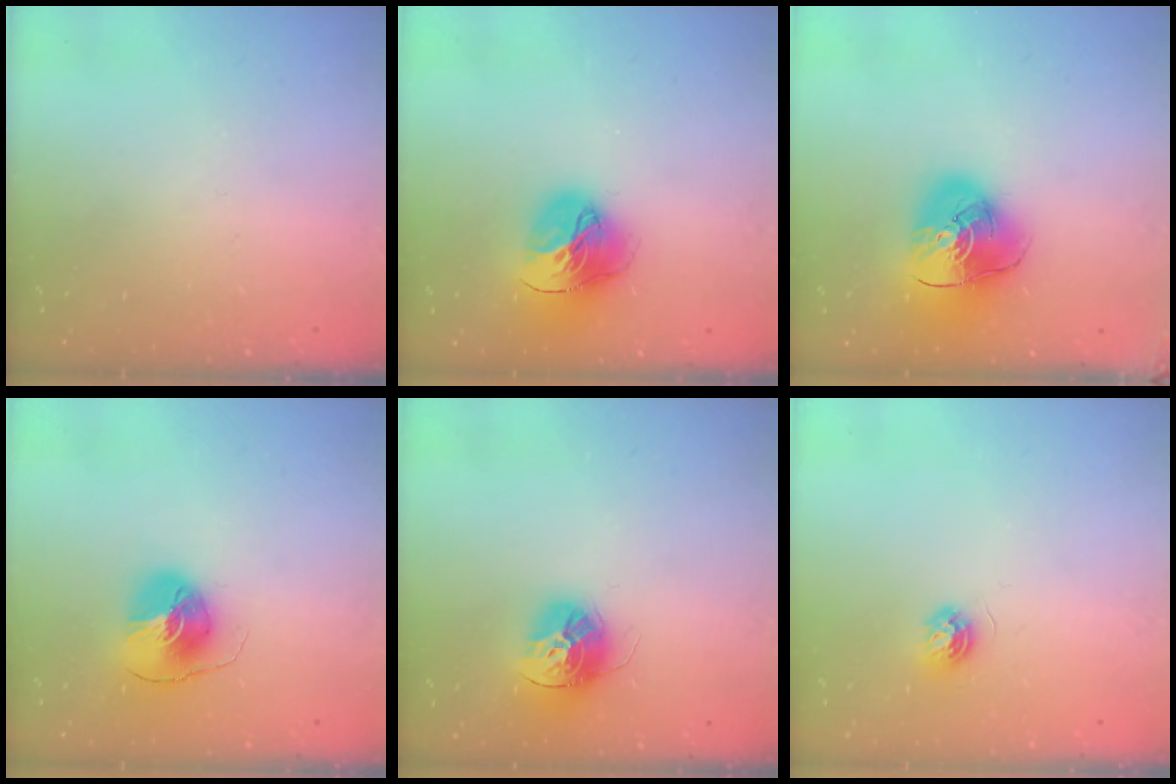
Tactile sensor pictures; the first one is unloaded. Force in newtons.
{"total": 16.9, "press": 16.8, "slide": 1.7}
{"total": 14.6, "press": 14.4, "slide": 2.1}
{"total": 8.2, "press": 8.1, "slide": 1.3}
{"total": 14.9, "press": 14.8, "slide": 1.3}
{"total": 4.8, "press": 4.8, "slide": 0.6}